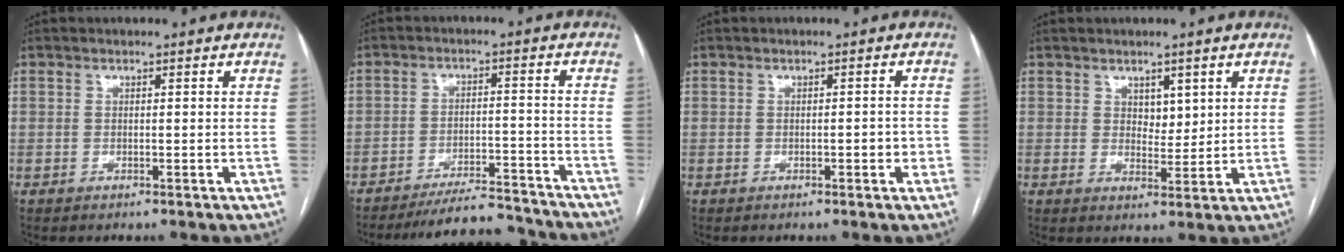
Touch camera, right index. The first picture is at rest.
{"total": 12.7, "force": [-12.3, 2.2, 2.7], "torque": [-0.026, 0.016, -0.172]}
{"total": 1.8, "force": [-0.6, 0.6, 1.6], "torque": [-0.020, 0.005, -0.006]}
{"total": 3.2, "force": [1.4, 1.9, 2.1], "torque": [-0.029, 0.000, 0.028]}